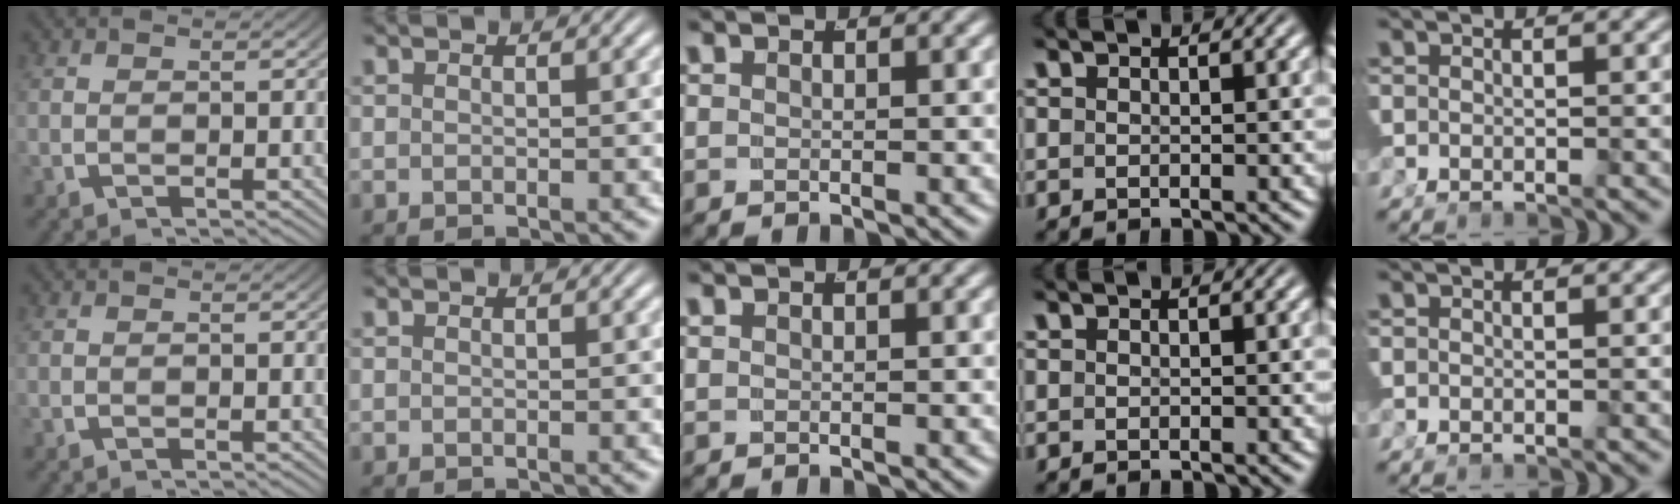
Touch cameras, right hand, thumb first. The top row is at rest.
{}